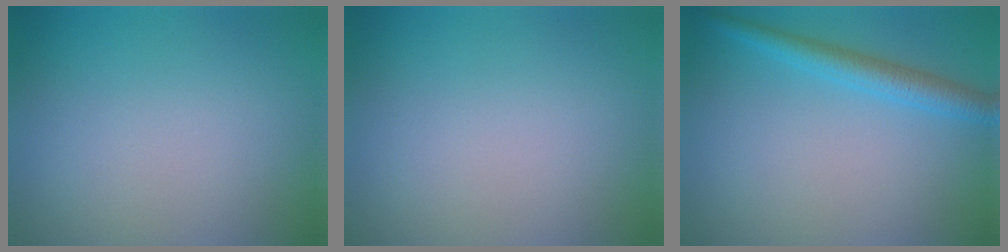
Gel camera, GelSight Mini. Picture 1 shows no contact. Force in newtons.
{"total": 0.0}
{"total": 3.0, "press": 3.0, "slide": 0.0}